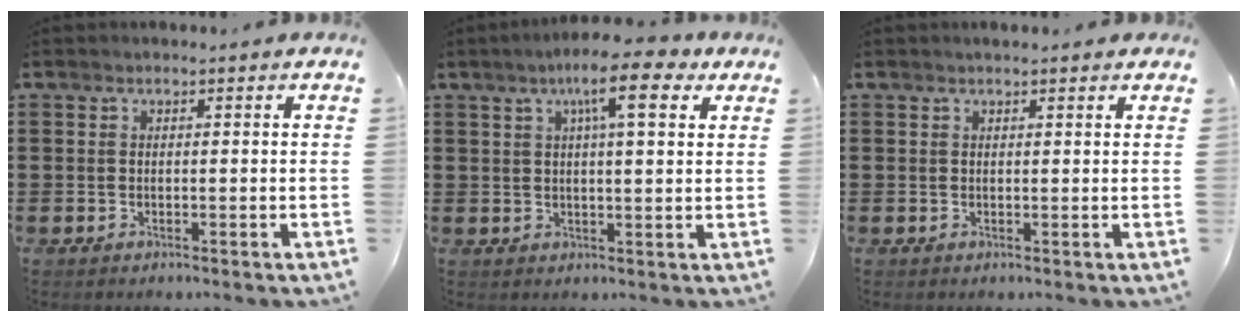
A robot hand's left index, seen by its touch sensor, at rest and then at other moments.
{"total": 8.8, "force": [4.8, 1.6, 7.2], "torque": [-0.120, -0.004, 0.073]}
{"total": 0.9, "force": [0.8, 0.1, 0.4], "torque": [-0.009, 0.001, 0.015]}